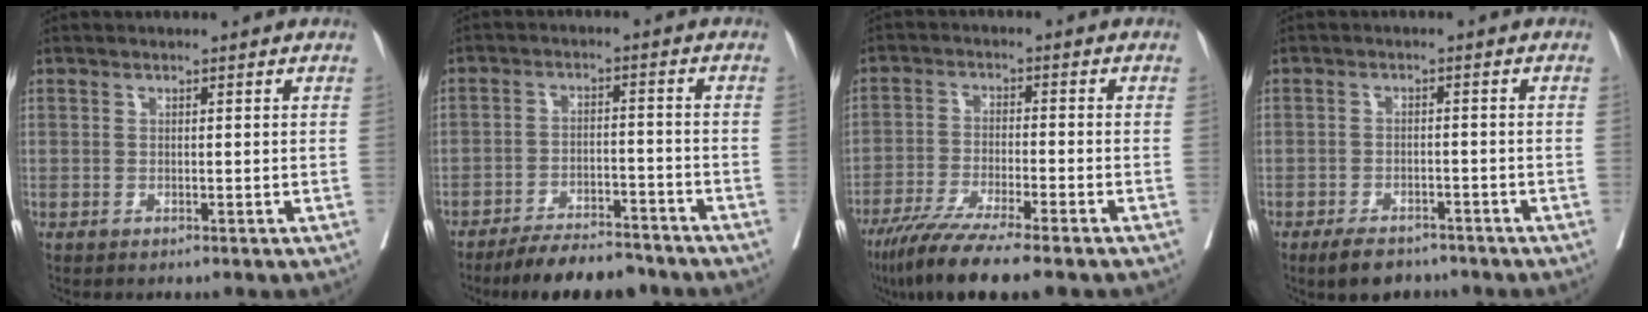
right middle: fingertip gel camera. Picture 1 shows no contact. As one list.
[{"total": 10.0, "force": [-8.9, 2.4, 3.7], "torque": [-0.053, 0.000, -0.140]}, {"total": 10.5, "force": [-8.1, 0.1, 6.7], "torque": [-0.108, -0.029, -0.134]}, {"total": 5.2, "force": [-4.2, 2.2, 2.2], "torque": [-0.042, -0.005, -0.065]}]